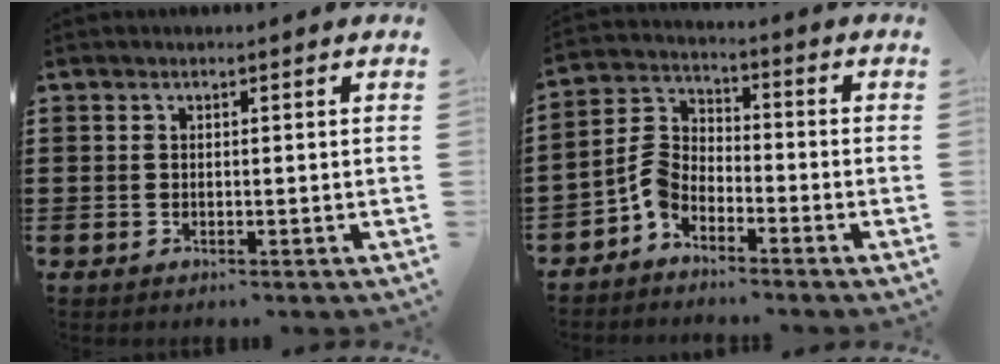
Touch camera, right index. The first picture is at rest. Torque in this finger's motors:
{"motor_torque": [0.78, -0.06, 0.27, 0.07]}